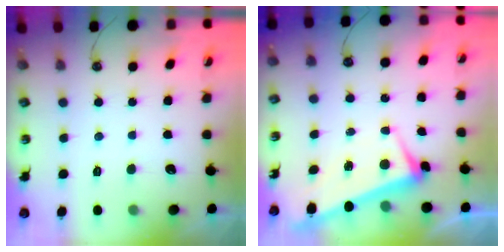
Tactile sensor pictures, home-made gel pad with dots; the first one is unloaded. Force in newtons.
{"total": 4.1, "press": 4.1, "slide": 0.5}